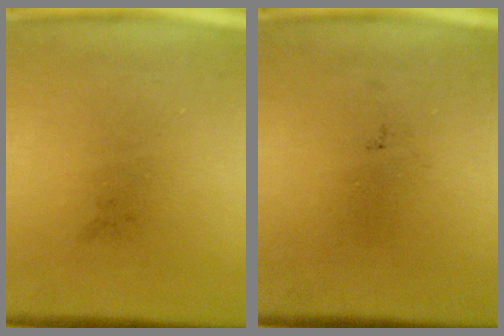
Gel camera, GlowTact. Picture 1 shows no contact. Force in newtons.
{"total": 0.0}